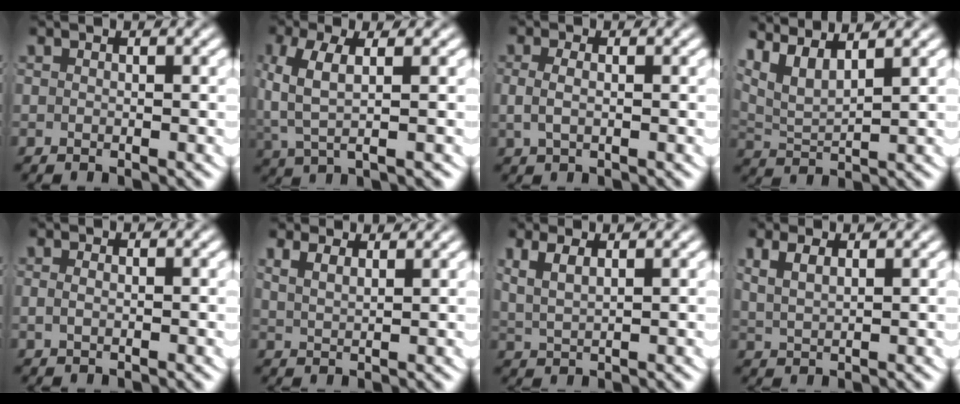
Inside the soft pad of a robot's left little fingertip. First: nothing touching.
{"total": 3.7, "force": [0.2, 1.5, 3.4], "torque": [-0.084, -0.011, 0.014]}
{"total": 1.8, "force": [0.0, 0.9, 1.5], "torque": [-0.037, -0.006, 0.005]}
{"total": 6.7, "force": [2.9, 4.7, 3.7], "torque": [-0.105, -0.004, 0.042]}
{"total": 0.7, "force": [-0.1, 0.3, 0.6], "torque": [-0.016, -0.007, 0.003]}
{"total": 2.0, "force": [1.7, 0.3, 0.9], "torque": [-0.020, -0.007, 0.039]}
{"total": 2.8, "force": [1.2, 1.5, 2.0], "torque": [-0.055, -0.006, 0.031]}
{"total": 2.4, "force": [1.3, 1.3, 1.6], "torque": [-0.040, -0.004, 0.031]}